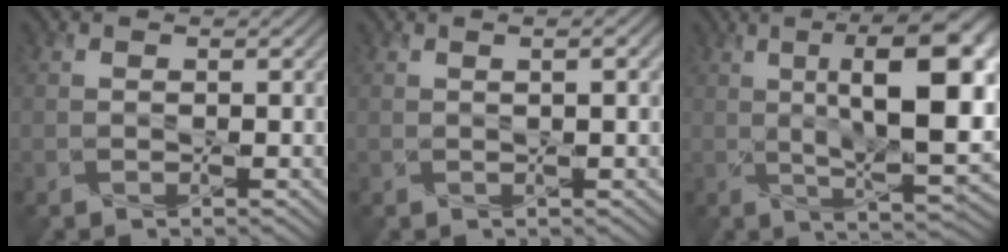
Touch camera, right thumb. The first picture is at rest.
{"total": 2.2, "force": [0.3, 0.2, 2.1], "torque": [-0.029, 0.007, 0.006]}
{"total": 14.7, "force": [3.1, 4.8, 13.5], "torque": [-0.196, 0.012, 0.044]}